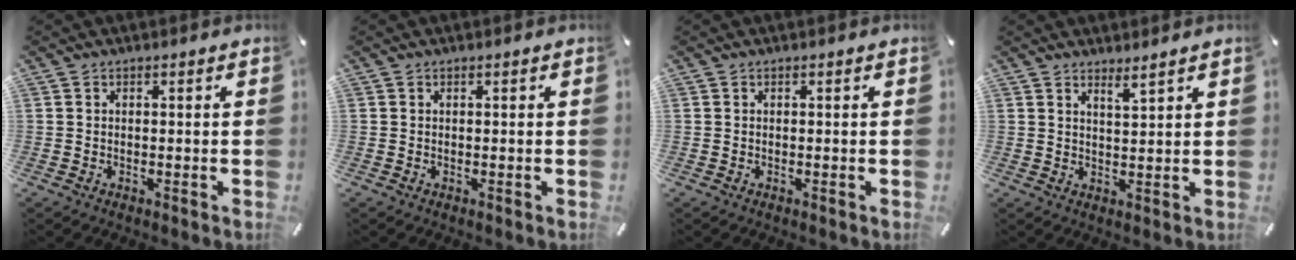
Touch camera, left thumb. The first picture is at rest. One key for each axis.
{"total": 0.0}
{"total": 0.0}
{"total": 2.9, "fx": 2.7, "fy": -0.2, "fz": 1.0, "tx": -0.024, "ty": -0.015, "tz": 0.050}